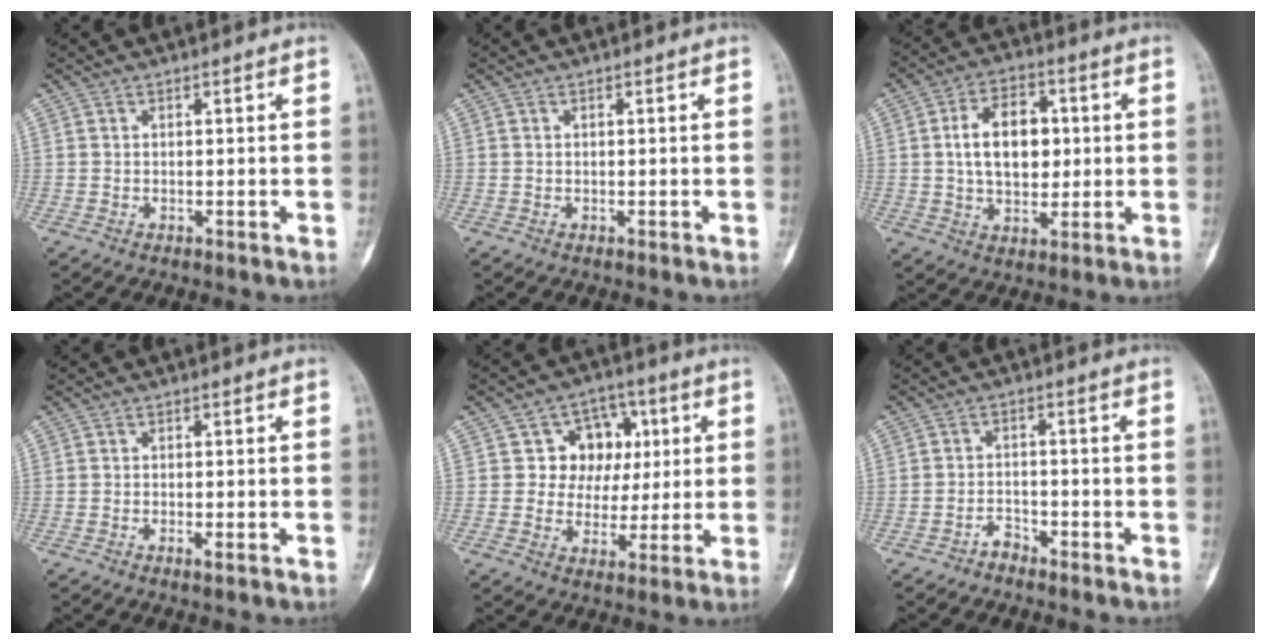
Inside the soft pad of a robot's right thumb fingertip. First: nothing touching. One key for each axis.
{"total": 0.0}
{"total": 12.3, "fx": 1.6, "fy": 7.9, "fz": 9.3, "tx": -0.129, "ty": 0.005, "tz": 0.026}
{"total": 0.8, "fx": -0.3, "fy": 0.2, "fz": 0.7, "tx": -0.012, "ty": 0.000, "tz": -0.006}
{"total": 9.9, "fx": 2.5, "fy": 8.7, "fz": 4.0, "tx": 0.002, "ty": 0.005, "tz": 0.036}
{"total": 2.2, "fx": -1.9, "fy": 1.0, "fz": 0.3, "tx": 0.002, "ty": 0.015, "tz": -0.036}